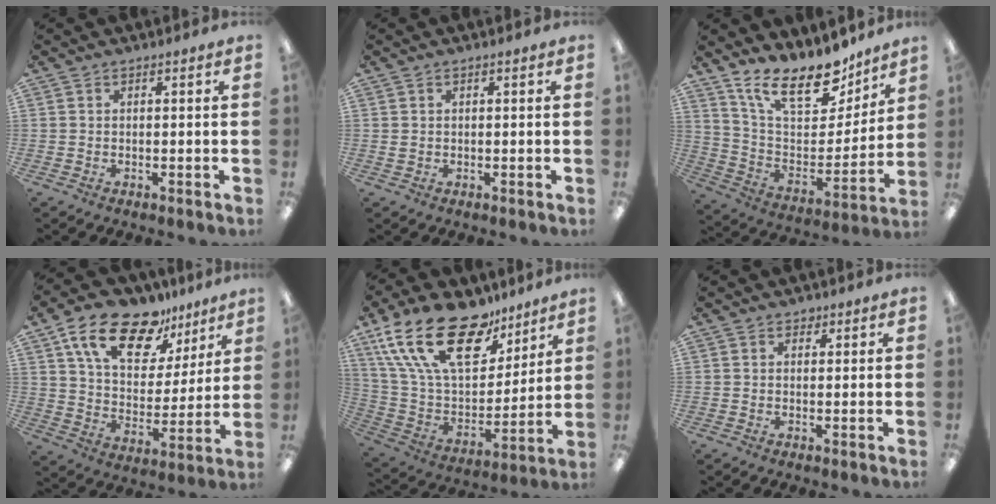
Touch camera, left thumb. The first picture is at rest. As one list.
[{"total": 0.7, "force": [0.3, 0.5, 0.4], "torque": [-0.009, 0.004, 0.004]}, {"total": 19.4, "force": [14.7, 7.9, 10.0], "torque": [-0.188, -0.095, 0.263]}, {"total": 18.5, "force": [12.2, 9.7, 10.1], "torque": [-0.178, -0.060, 0.217]}, {"total": 24.9, "force": [14.9, 12.8, 15.4], "torque": [-0.306, -0.082, 0.268]}, {"total": 1.4, "force": [1.0, 0.8, 0.4], "torque": [0.001, -0.001, 0.017]}]